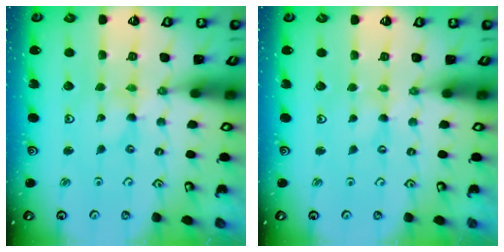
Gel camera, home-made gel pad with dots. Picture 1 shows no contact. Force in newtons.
{"total": 0.0}